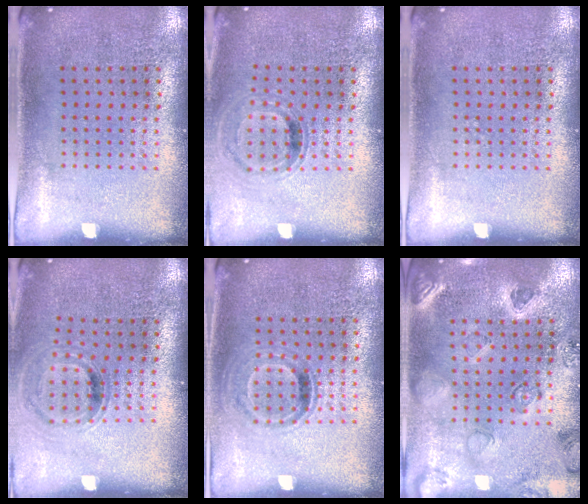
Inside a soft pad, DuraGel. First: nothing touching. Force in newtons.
{"total": 0.8, "press": 0.7, "slide": 0.2}
{"total": 0.0}
{"total": 0.8, "press": 0.8, "slide": 0.2}
{"total": 1.0, "press": 0.9, "slide": 0.6}
{"total": 1.1, "press": 1.1, "slide": 0.3}